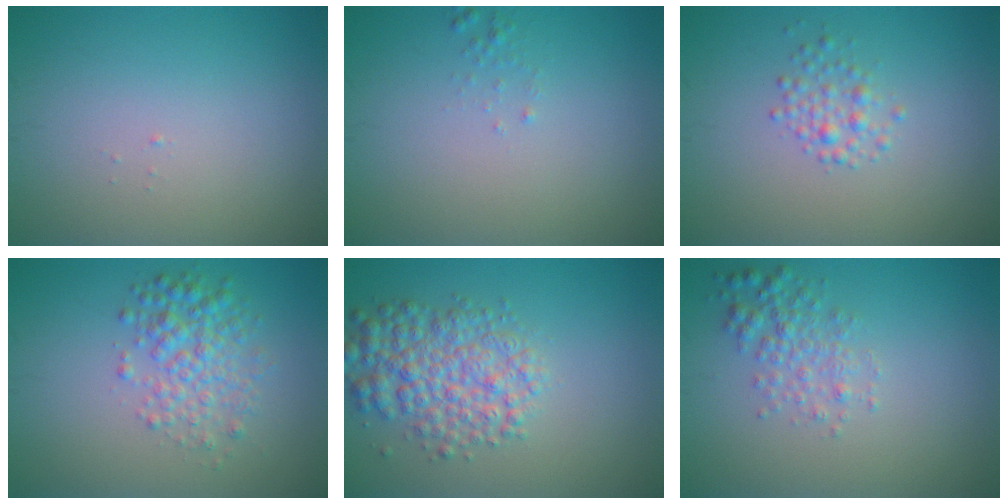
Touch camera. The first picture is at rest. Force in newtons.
{"total": 0.6, "press": 0.6, "slide": 0.1}
{"total": 1.8, "press": 1.8, "slide": 0.0}
{"total": 3.7, "press": 3.7, "slide": 0.0}
{"total": 5.2, "press": 5.2, "slide": 0.2}
{"total": 2.4, "press": 2.4, "slide": 0.1}